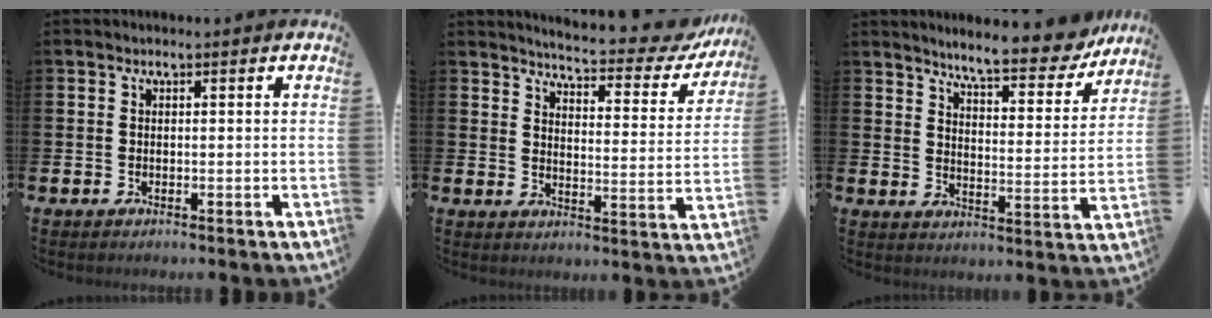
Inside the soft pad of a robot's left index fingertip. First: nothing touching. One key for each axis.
{"total": 5.0, "fx": 4.8, "fy": 0.6, "fz": 1.2, "tx": -0.035, "ty": -0.046, "tz": 0.074}
{"total": 7.5, "fx": 7.1, "fy": 1.0, "fz": 2.4, "tx": -0.052, "ty": -0.052, "tz": 0.118}